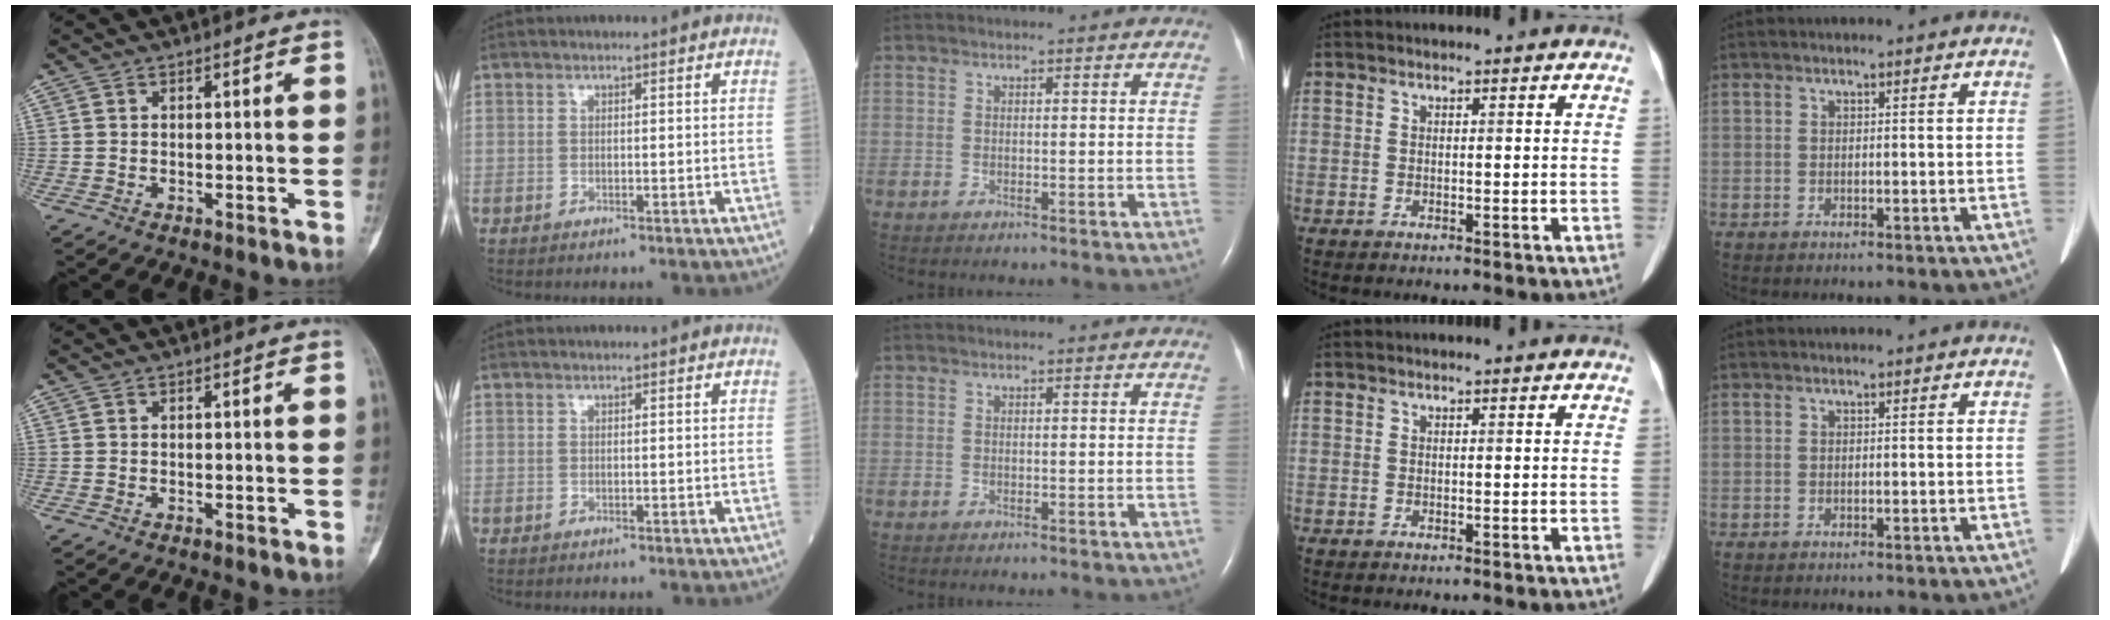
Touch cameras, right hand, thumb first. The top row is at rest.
{}